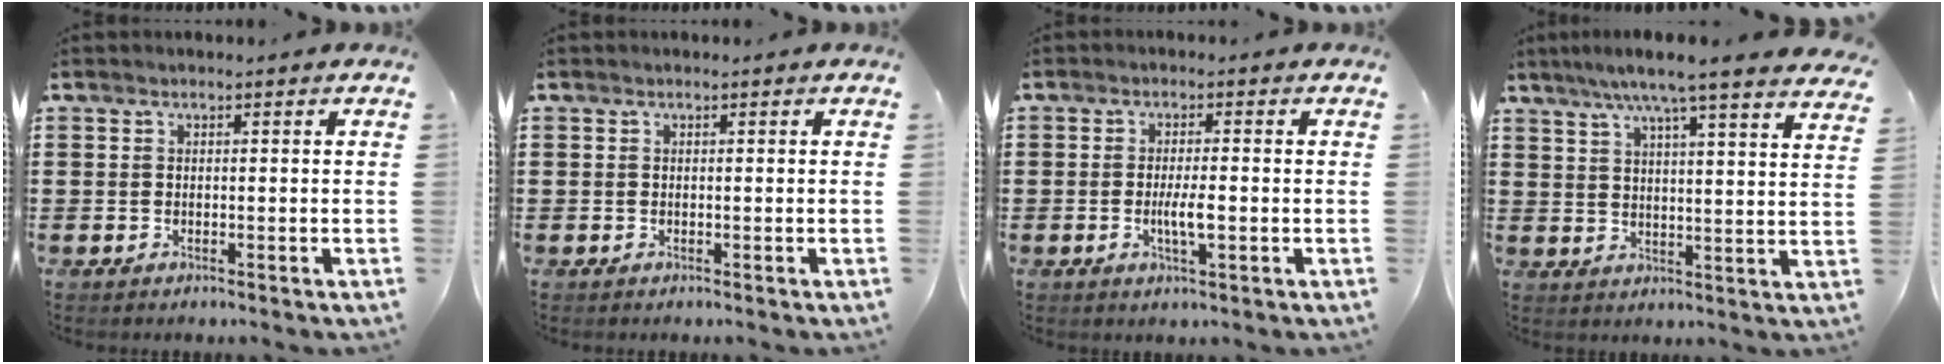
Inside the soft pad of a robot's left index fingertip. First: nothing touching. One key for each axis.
{"total": 0.0}
{"total": 3.8, "fx": -0.7, "fy": 0.6, "fz": 3.7, "tx": -0.062, "ty": -0.002, "tz": -0.012}
{"total": 7.4, "fx": 6.1, "fy": -0.6, "fz": 4.2, "tx": -0.100, "ty": -0.022, "tz": 0.104}